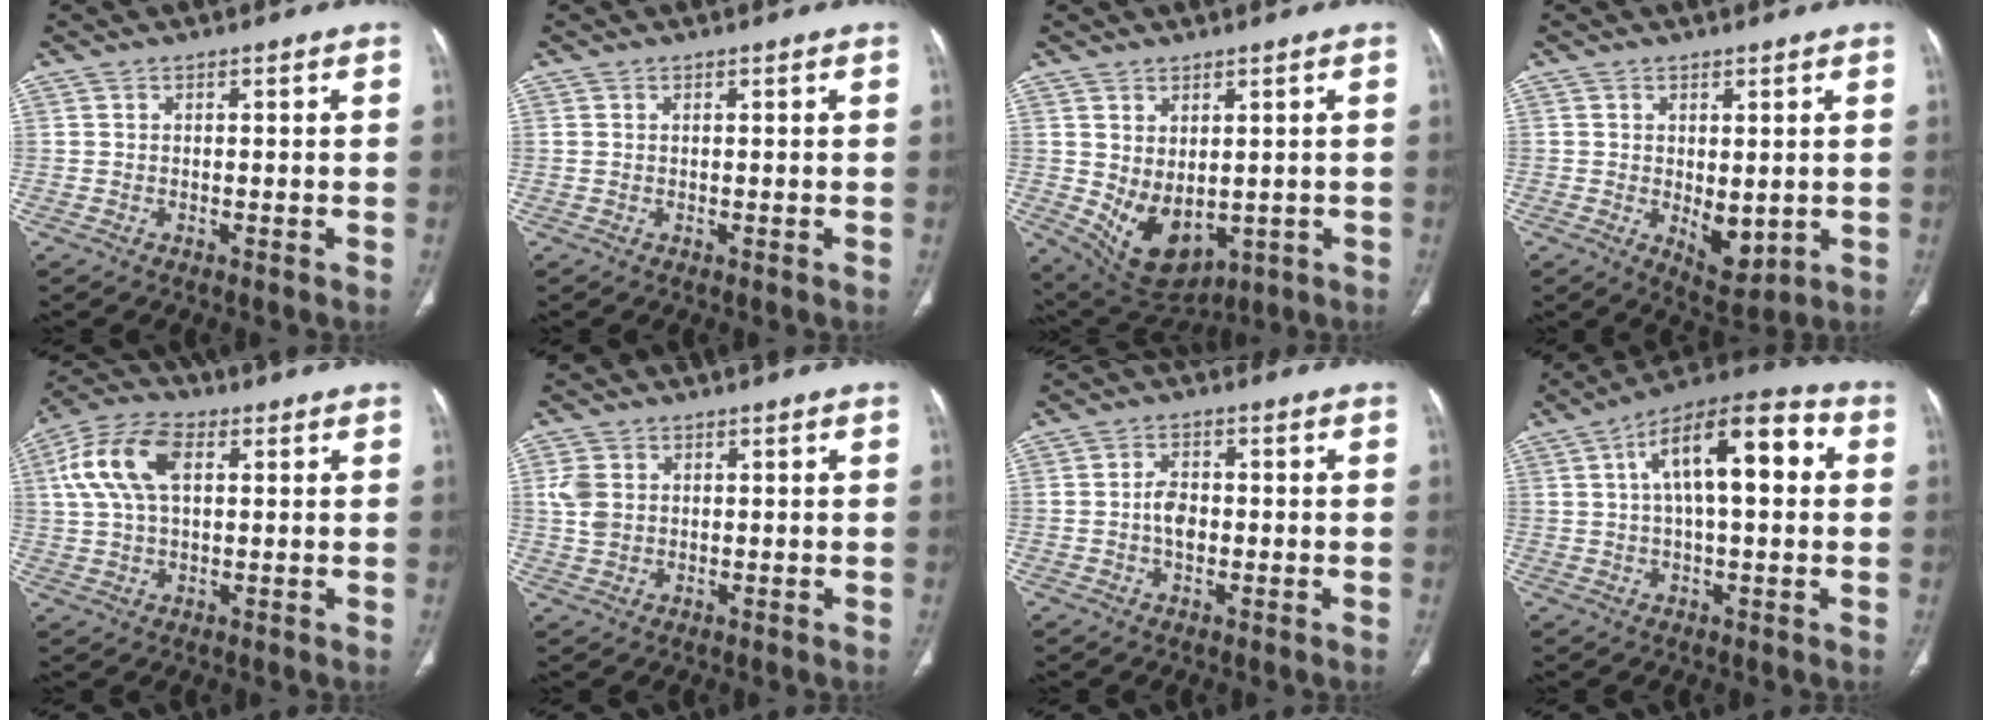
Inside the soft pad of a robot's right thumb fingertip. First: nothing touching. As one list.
[{"total": 0.0}, {"total": 9.9, "force": [-0.7, 6.2, 7.6], "torque": [-0.112, -0.009, 0.024]}, {"total": 6.2, "force": [-0.7, 3.4, 5.2], "torque": [-0.058, -0.017, 0.006]}, {"total": 12.4, "force": [3.2, 7.4, 9.4], "torque": [-0.192, 0.022, 0.056]}, {"total": 4.6, "force": [0.8, 3.6, 2.7], "torque": [-0.053, 0.001, 0.020]}, {"total": 4.0, "force": [-0.4, 2.6, 3.0], "torque": [-0.049, 0.008, -0.012]}, {"total": 16.5, "force": [3.6, 6.6, 14.7], "torque": [-0.220, 0.029, 0.049]}]